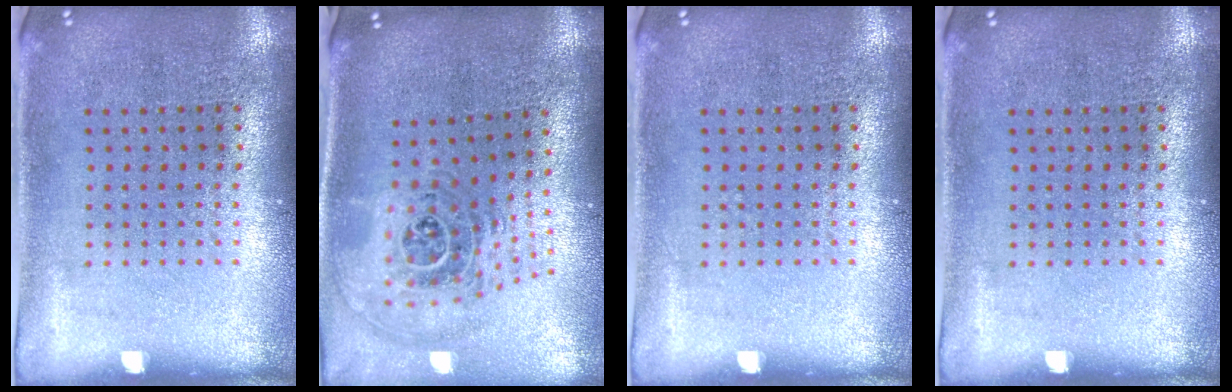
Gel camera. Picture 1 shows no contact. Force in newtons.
{"total": 1.8, "press": 1.5, "slide": 1.1}
{"total": 0.0}
{"total": 0.0}